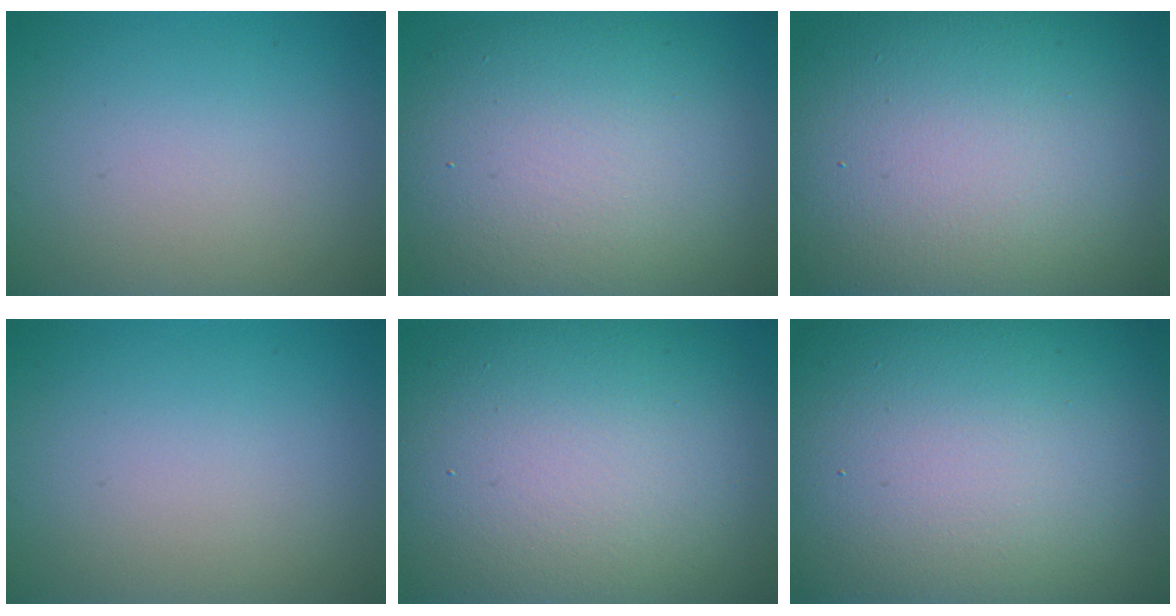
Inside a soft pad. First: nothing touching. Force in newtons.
{"total": 13.0, "press": 12.9, "slide": 0.9}
{"total": 18.6, "press": 18.5, "slide": 1.2}
{"total": 0.0}
{"total": 17.2, "press": 17.2, "slide": 1.2}
{"total": 23.9, "press": 23.8, "slide": 1.2}